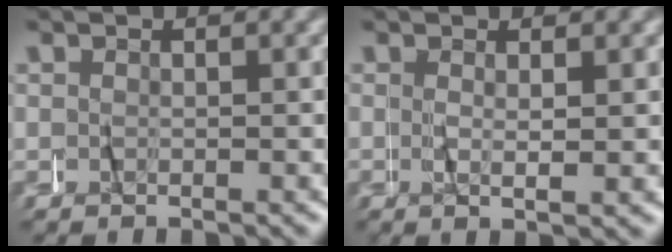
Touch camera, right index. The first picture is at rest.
{"total": 1.0, "force": [0.2, -0.6, 0.7], "torque": [-0.018, -0.001, 0.007]}